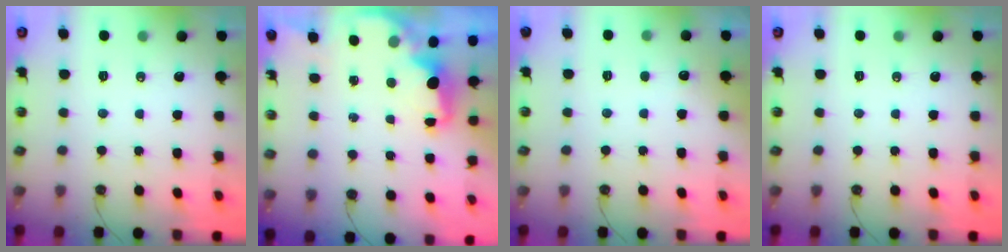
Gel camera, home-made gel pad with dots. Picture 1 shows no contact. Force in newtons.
{"total": 2.3, "press": 2.2, "slide": 0.7}
{"total": 2.4, "press": 2.2, "slide": 1.0}
{"total": 0.0}